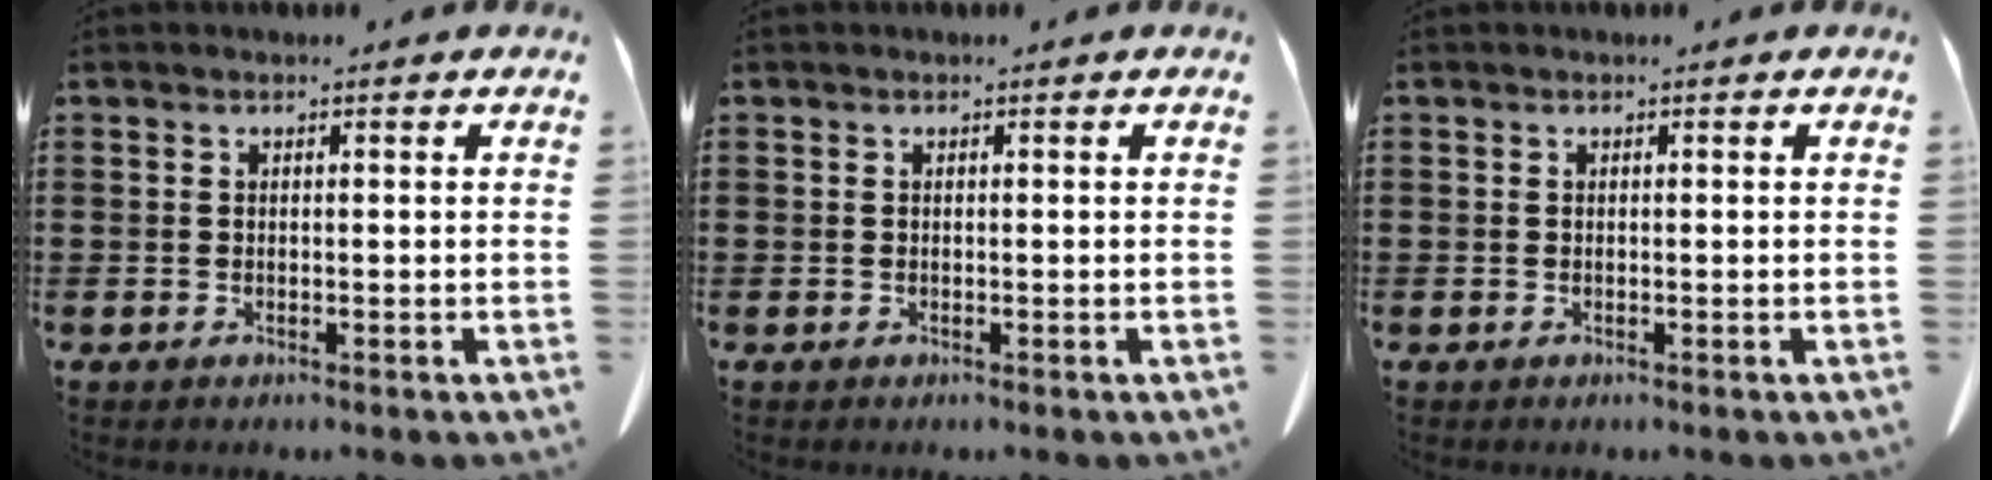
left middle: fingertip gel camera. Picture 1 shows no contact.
{"total": 0.0}
{"total": 0.0}